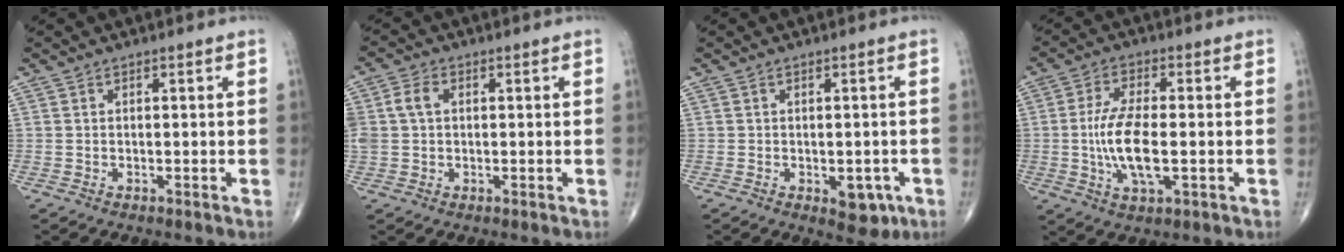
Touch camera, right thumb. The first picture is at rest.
{"total": 6.2, "force": [1.0, 4.5, 4.1], "torque": [-0.098, 0.019, 0.021]}
{"total": 5.1, "force": [-1.9, 3.0, 3.7], "torque": [-0.020, 0.001, -0.017]}
{"total": 10.5, "force": [-1.2, 4.0, 9.7], "torque": [-0.199, -0.002, -0.022]}